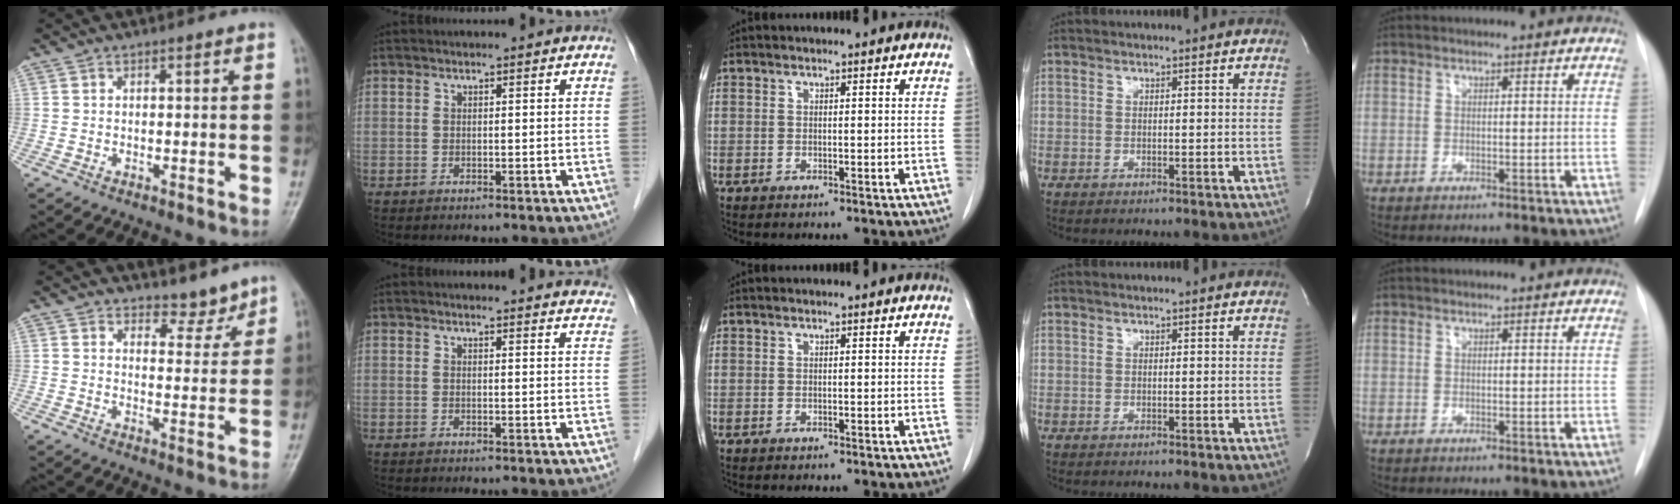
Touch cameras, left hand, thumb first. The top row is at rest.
{"thumb": {"total": 3.7, "force": [3.2, 1.8, 0.4], "torque": [0.020, -0.025, 0.043]}, "index": {"total": 7.3, "force": [7.1, 1.2, 1.4], "torque": [-0.001, 0.004, 0.056]}}